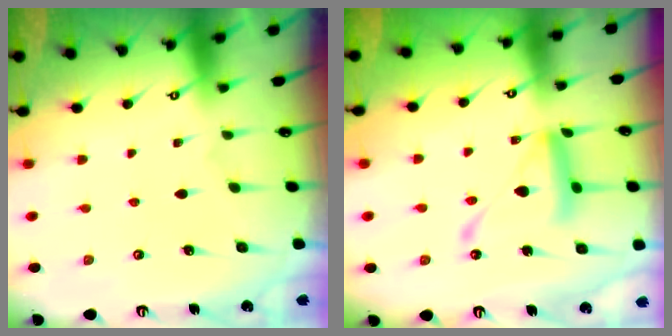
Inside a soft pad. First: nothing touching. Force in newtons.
{"total": 13.1, "press": 13.1, "slide": 1.1}